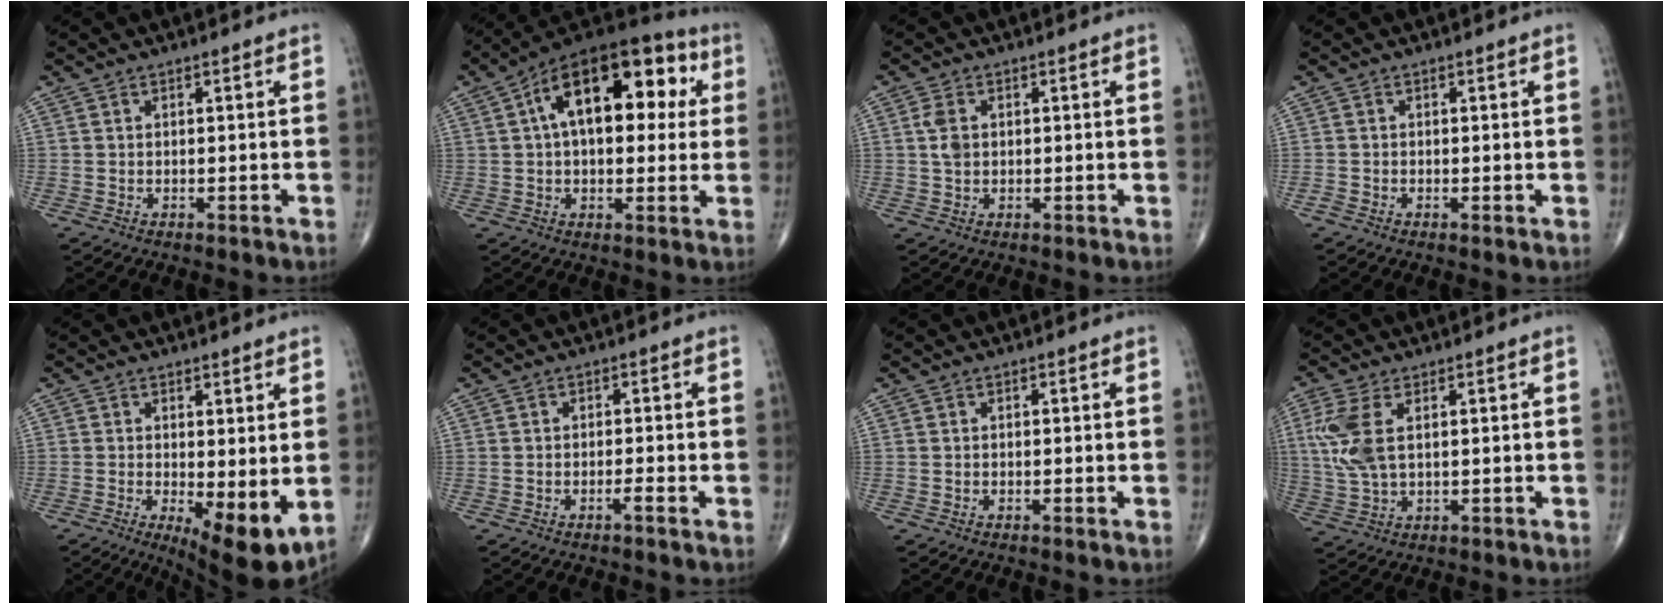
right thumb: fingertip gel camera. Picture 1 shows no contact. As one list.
[{"total": 21.6, "force": [5.6, 11.4, 17.4], "torque": [-0.239, 0.032, 0.076]}, {"total": 3.0, "force": [0.5, 2.0, 2.1], "torque": [-0.045, 0.001, 0.009]}, {"total": 0.8, "force": [-0.4, 0.3, 0.6], "torque": [-0.013, -0.004, -0.012]}, {"total": 9.4, "force": [-1.3, 3.1, 8.8], "torque": [-0.129, -0.026, -0.012]}, {"total": 1.2, "force": [-0.8, 0.0, 0.9], "torque": [-0.021, 0.002, -0.016]}, {"total": 0.0}, {"total": 8.1, "force": [2.0, 4.0, 6.8], "torque": [-0.173, 0.001, 0.045]}]